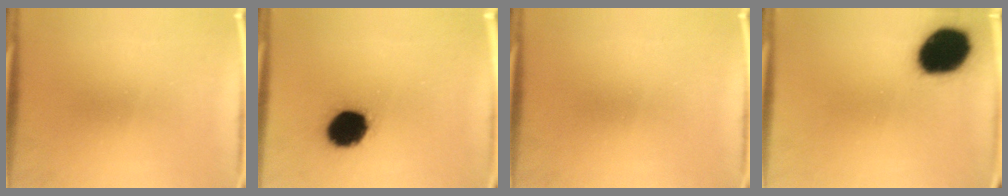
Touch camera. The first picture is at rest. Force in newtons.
{"total": 14.0}
{"total": 0.0}
{"total": 18.3}